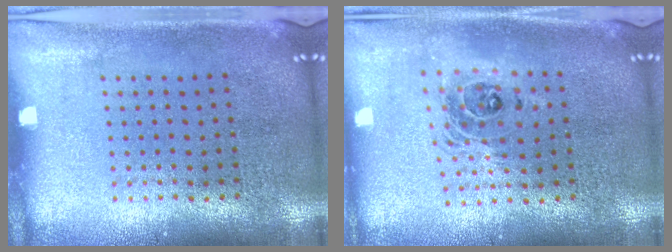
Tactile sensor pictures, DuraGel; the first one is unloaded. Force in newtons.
{"total": 1.7, "press": 1.4, "slide": 0.9}